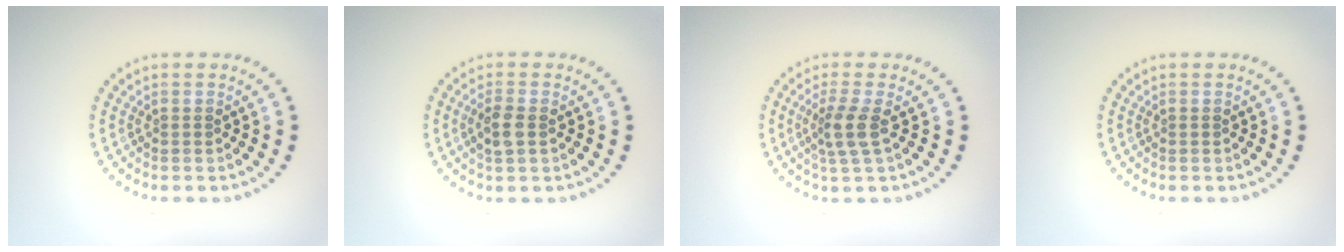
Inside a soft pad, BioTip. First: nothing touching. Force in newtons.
{"total": 2.1, "press": 2.0, "slide": 0.5}
{"total": 2.6, "press": 2.0, "slide": 1.6}
{"total": 0.0}